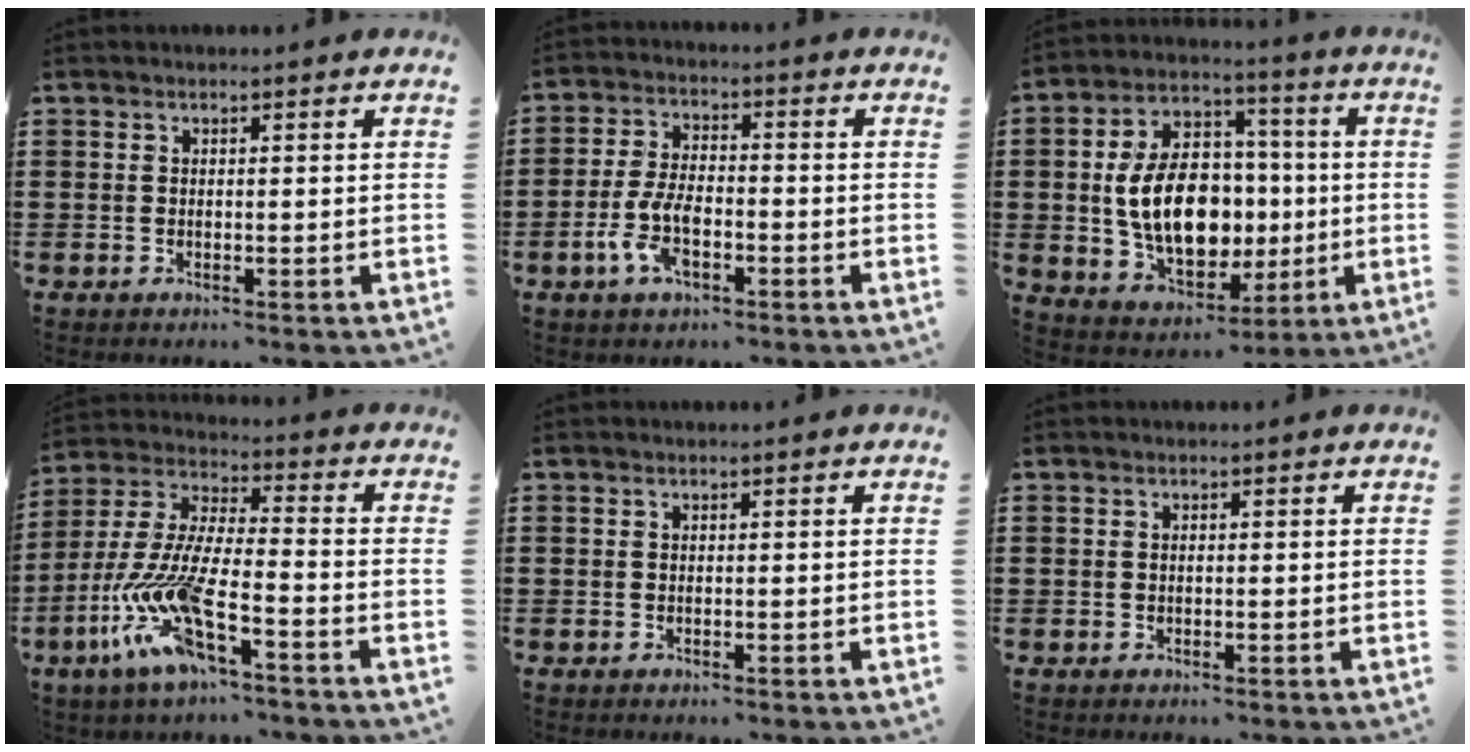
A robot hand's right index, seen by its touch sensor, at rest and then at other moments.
{"total": 6.9, "force": [-2.6, 3.2, 5.5], "torque": [-0.127, 0.002, -0.054]}
{"total": 13.5, "force": [-0.5, 8.8, 10.3], "torque": [-0.217, -0.001, -0.011]}
{"total": 12.2, "force": [-7.7, 2.2, 9.2], "torque": [-0.224, -0.018, -0.160]}
{"total": 0.0}
{"total": 0.0}